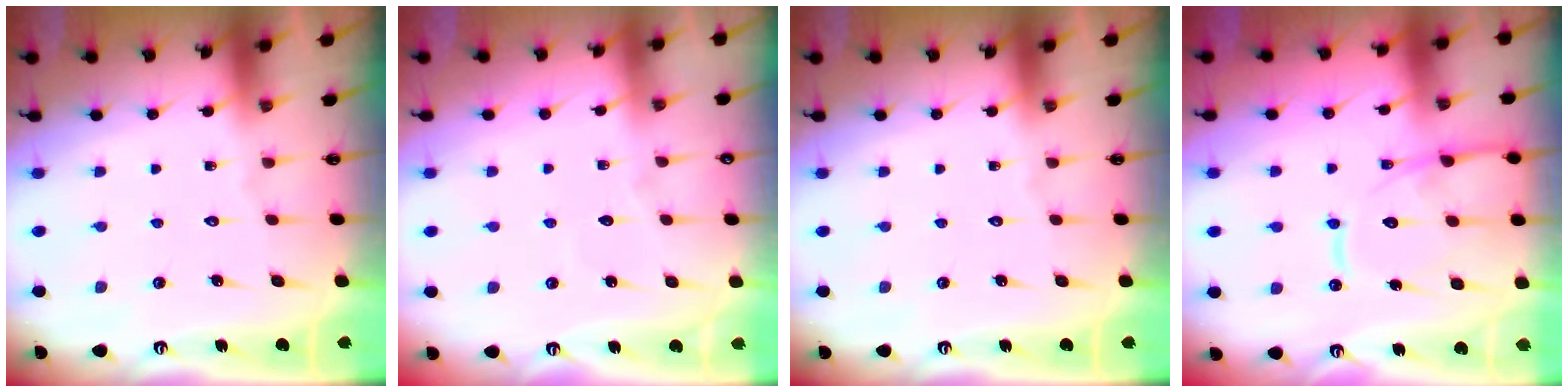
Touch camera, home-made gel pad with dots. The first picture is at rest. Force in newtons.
{"total": 2.6, "press": 2.6, "slide": 0.4}
{"total": 0.0}
{"total": 13.9, "press": 13.8, "slide": 1.4}